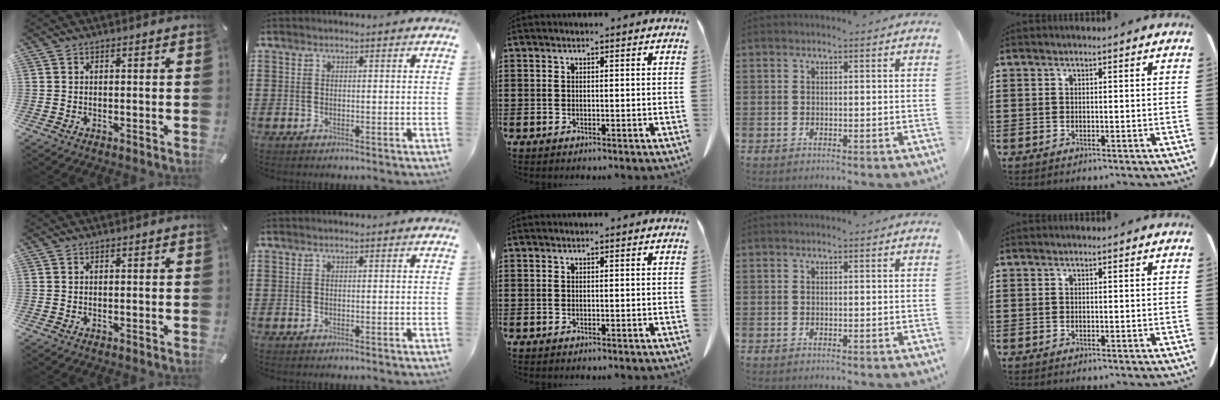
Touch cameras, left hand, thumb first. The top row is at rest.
{}